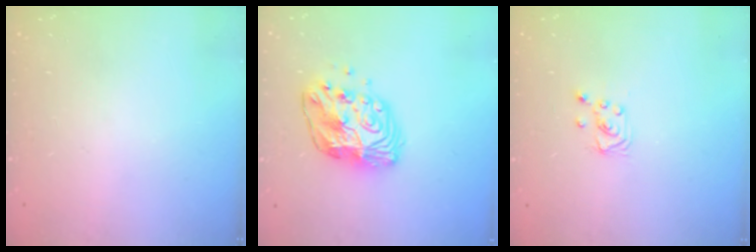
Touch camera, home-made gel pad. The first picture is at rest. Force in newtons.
{"total": 11.9, "press": 11.9, "slide": 0.8}
{"total": 2.0, "press": 2.0, "slide": 0.2}